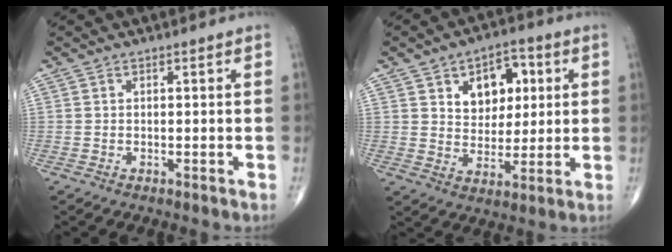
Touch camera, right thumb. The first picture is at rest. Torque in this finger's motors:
{"motor_torque": [-0.61, 1.00, 0.03, 0.00, 0.15]}